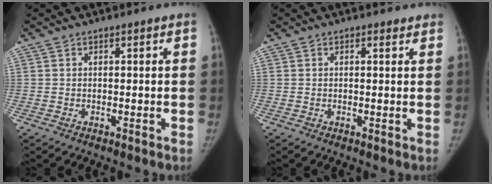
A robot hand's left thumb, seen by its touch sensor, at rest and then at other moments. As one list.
[{"total": 1.2, "force": [0.8, 0.5, 0.6], "torque": [-0.005, -0.004, 0.008]}]